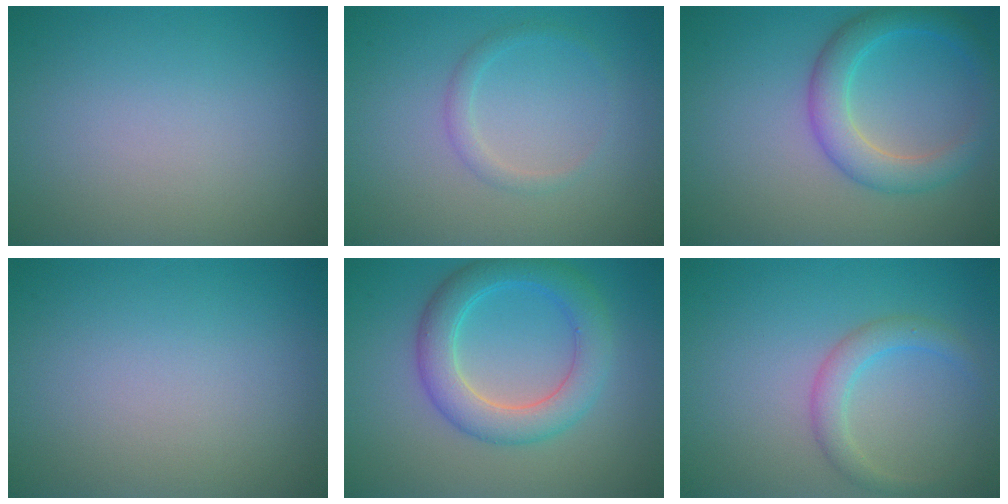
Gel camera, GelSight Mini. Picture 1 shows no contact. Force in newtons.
{"total": 1.2, "press": 1.2, "slide": 0.1}
{"total": 4.1, "press": 4.1, "slide": 0.2}
{"total": 0.0}
{"total": 5.1, "press": 5.1, "slide": 0.2}
{"total": 2.3, "press": 2.3, "slide": 0.0}